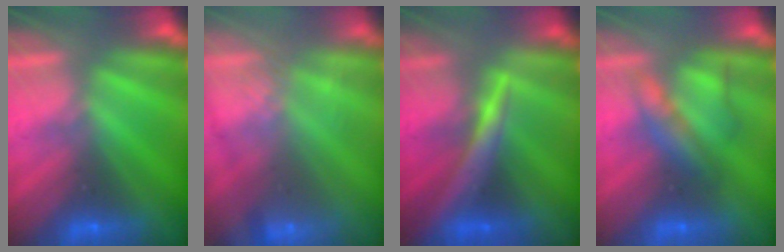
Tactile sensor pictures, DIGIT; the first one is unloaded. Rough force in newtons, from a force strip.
{"total": 3.0}
{"total": 4.9}
{"total": 2.2}